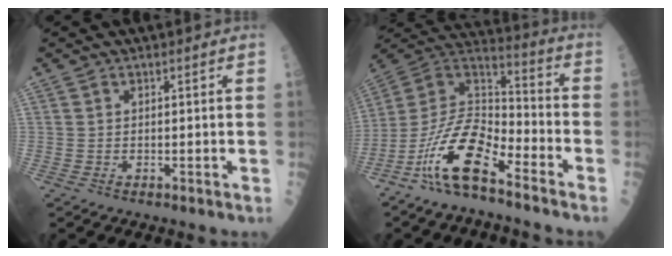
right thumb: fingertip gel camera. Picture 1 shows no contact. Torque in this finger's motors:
{"motor_torque": [0.62, 0.71, 1.49, -1.09, 0.41]}